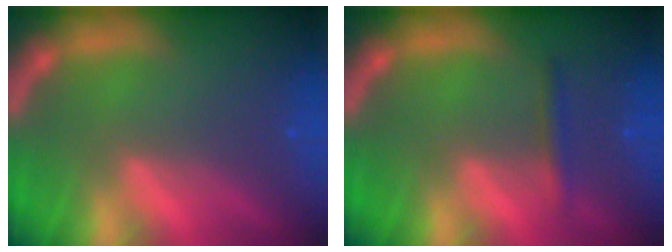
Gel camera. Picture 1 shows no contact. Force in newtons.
{"total": 1.4}